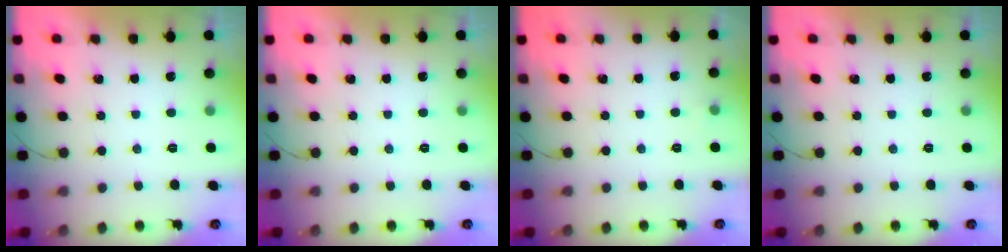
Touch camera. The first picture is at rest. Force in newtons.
{"total": 0.0}
{"total": 2.8, "press": 2.5, "slide": 1.1}
{"total": 0.0}